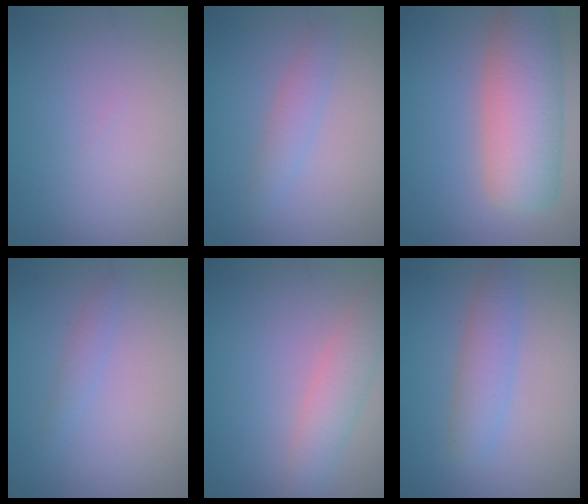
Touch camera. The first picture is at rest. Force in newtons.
{"total": 1.8, "press": 1.8, "slide": 0.1}
{"total": 7.9, "press": 7.9, "slide": 0.3}
{"total": 1.2, "press": 1.2, "slide": 0.0}
{"total": 3.1, "press": 3.1, "slide": 0.2}
{"total": 3.0, "press": 3.0, "slide": 0.1}